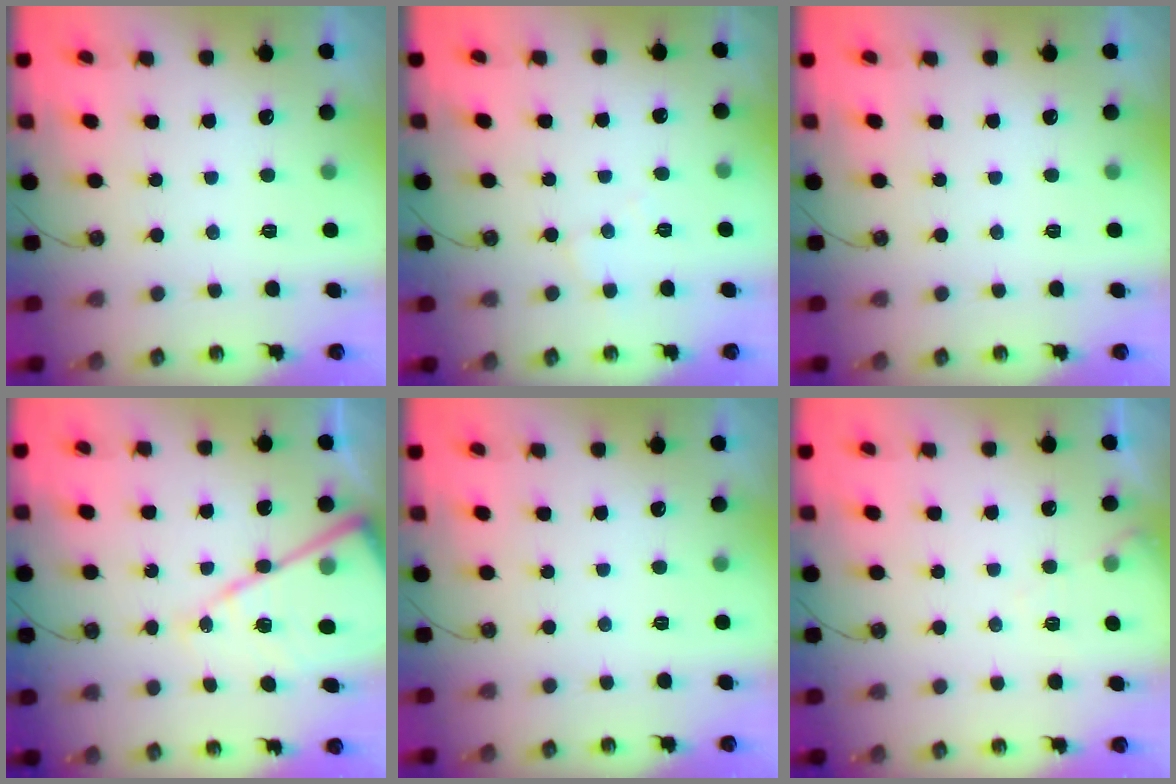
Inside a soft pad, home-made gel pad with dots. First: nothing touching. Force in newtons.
{"total": 4.6, "press": 4.6, "slide": 0.6}
{"total": 0.0}
{"total": 18.5, "press": 18.4, "slide": 1.8}
{"total": 0.0}
{"total": 4.1, "press": 4.0, "slide": 0.7}